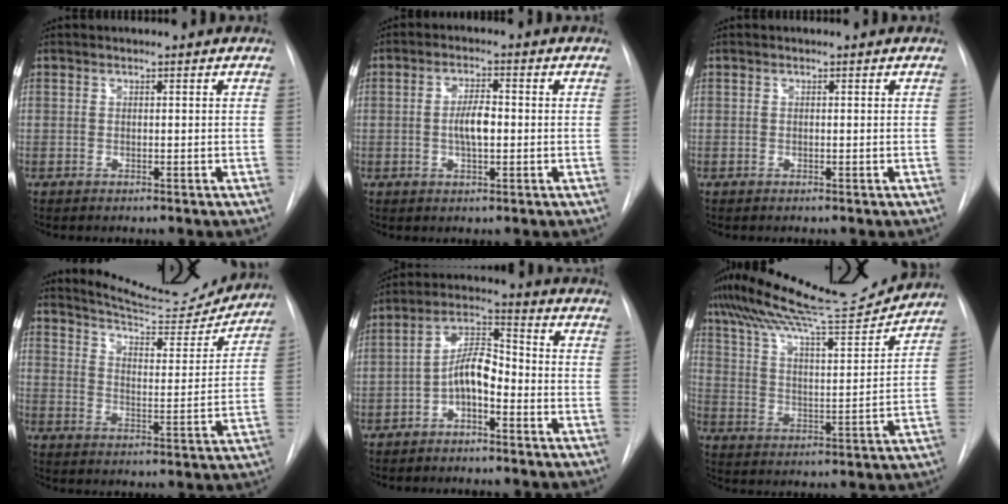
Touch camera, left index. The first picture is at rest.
{"total": 4.2, "force": [-0.4, 1.3, 4.0], "torque": [-0.077, 0.003, -0.008]}
{"total": 0.0}
{"total": 14.6, "force": [14.2, 1.6, 2.8], "torque": [-0.040, -0.032, 0.193]}
{"total": 6.6, "force": [-2.6, 2.5, 5.6], "torque": [-0.109, 0.024, -0.048]}
{"total": 18.0, "force": [16.5, 0.3, 7.0], "torque": [-0.131, -0.008, 0.258]}